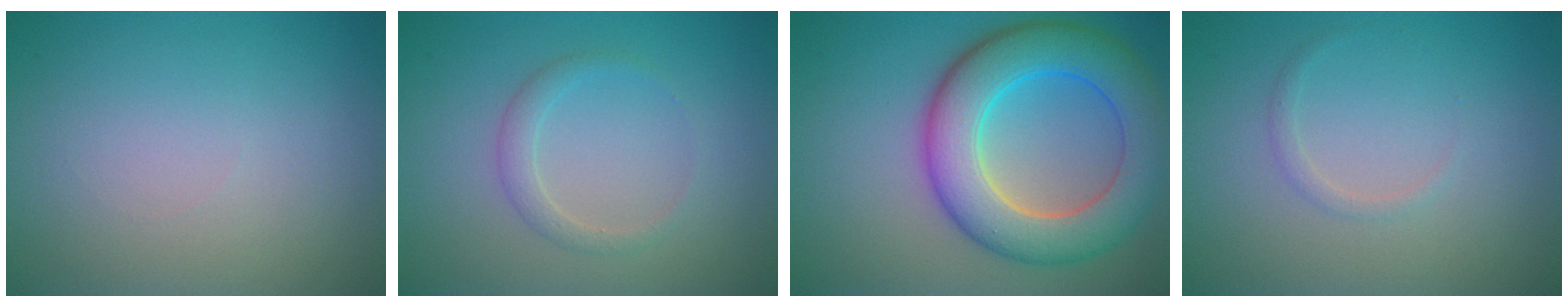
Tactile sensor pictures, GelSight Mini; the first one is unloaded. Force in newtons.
{"total": 1.6, "press": 1.6, "slide": 0.1}
{"total": 9.2, "press": 9.2, "slide": 0.2}
{"total": 0.8, "press": 0.8, "slide": 0.0}